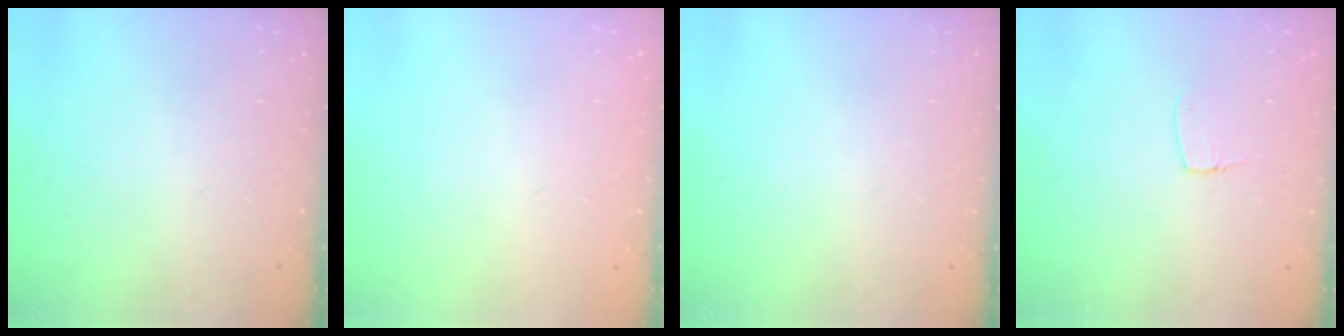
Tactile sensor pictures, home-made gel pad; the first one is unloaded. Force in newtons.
{"total": 0.0}
{"total": 0.0}
{"total": 5.6, "press": 5.5, "slide": 0.4}